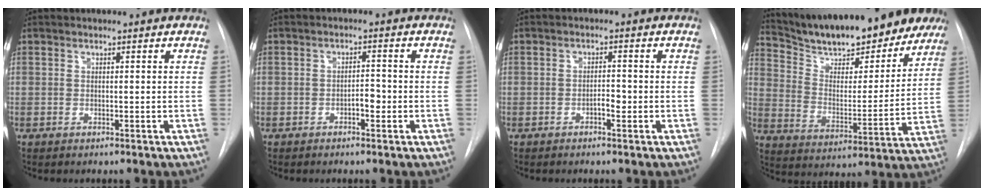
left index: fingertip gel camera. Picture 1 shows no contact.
{"total": 2.3, "force": [-1.0, 0.9, 1.8], "torque": [-0.024, 0.006, -0.014]}
{"total": 1.8, "force": [-0.9, 0.6, 1.4], "torque": [-0.021, 0.005, -0.012]}
{"total": 23.1, "force": [19.9, 5.9, 10.1], "torque": [-0.157, -0.003, 0.289]}